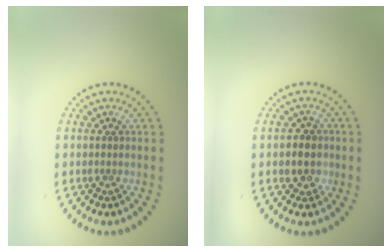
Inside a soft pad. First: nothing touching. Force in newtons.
{"total": 2.6, "press": 2.5, "slide": 0.7}